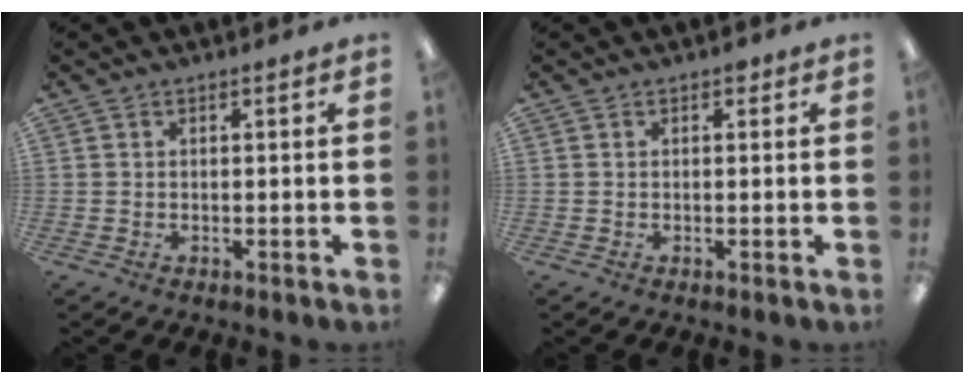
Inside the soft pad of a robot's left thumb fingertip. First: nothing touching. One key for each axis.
{"total": 0.8, "fx": 0.5, "fy": 0.5, "fz": 0.4, "tx": 0.000, "ty": 0.000, "tz": 0.007}